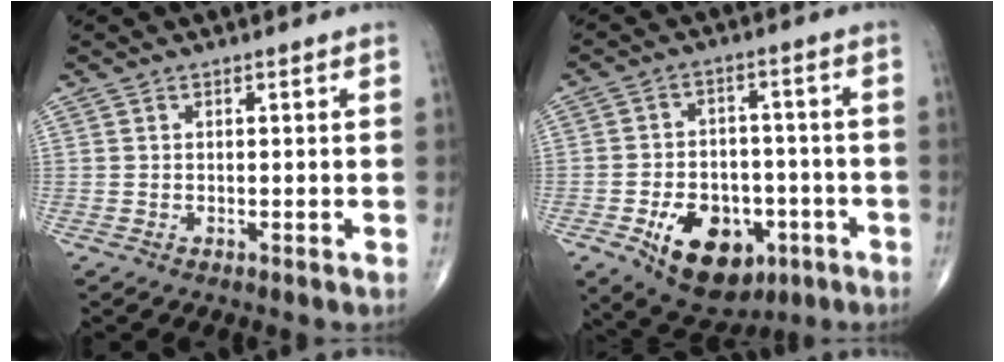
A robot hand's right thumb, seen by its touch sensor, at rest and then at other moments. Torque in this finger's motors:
{"motor_torque": [-0.16, 0.45, 0.12, -0.14, 0.11]}